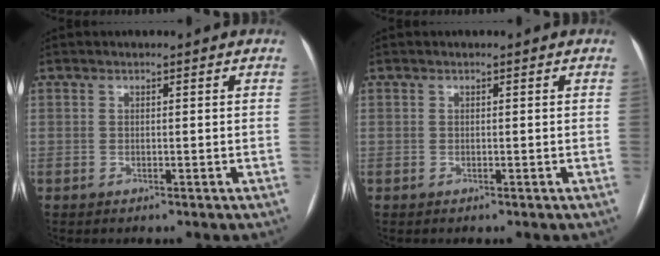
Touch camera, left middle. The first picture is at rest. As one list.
[{"total": 0.0}]